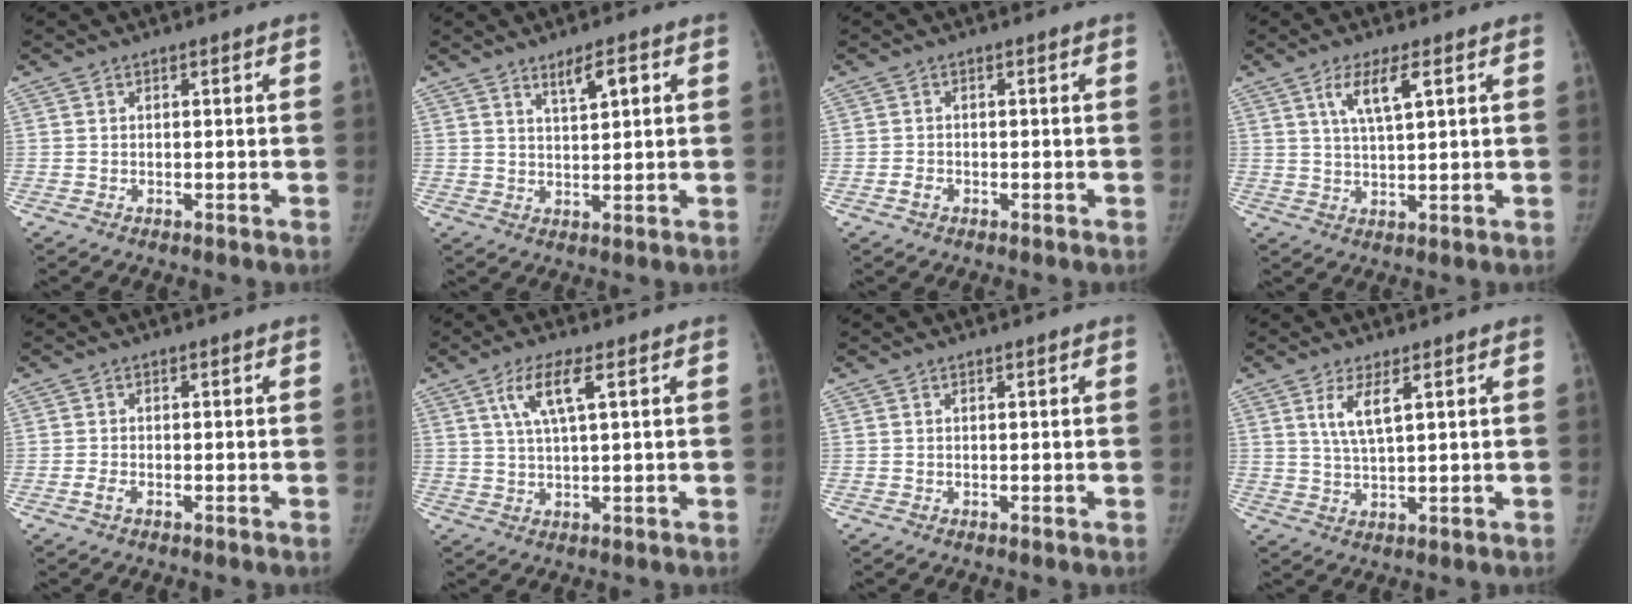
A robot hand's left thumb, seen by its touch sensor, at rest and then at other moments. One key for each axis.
{"total": 4.2, "fx": 2.2, "fy": 1.1, "fz": 3.4, "tx": -0.055, "ty": -0.010, "tz": 0.040}
{"total": 1.4, "fx": -0.7, "fy": 1.0, "fz": 0.6, "tx": -0.011, "ty": 0.007, "tz": -0.014}
{"total": 5.9, "fx": 2.7, "fy": 1.4, "fz": 5.1, "tx": -0.096, "ty": -0.010, "tz": 0.054}
{"total": 1.1, "fx": -0.6, "fy": 0.5, "fz": 0.8, "tx": -0.020, "ty": 0.001, "tz": -0.013}
{"total": 6.2, "fx": 2.5, "fy": 1.1, "fz": 5.5, "tx": -0.121, "ty": 0.000, "tz": 0.051}
{"total": 0.0}
{"total": 4.7, "fx": 2.1, "fy": 1.0, "fz": 4.1, "tx": -0.086, "ty": -0.015, "tz": 0.049}